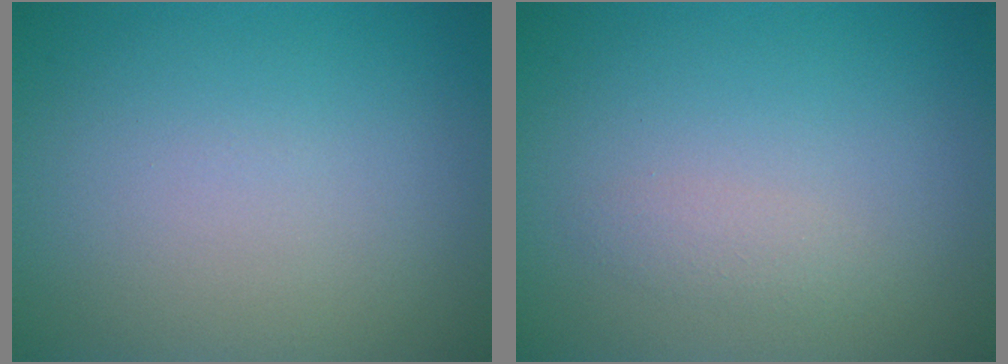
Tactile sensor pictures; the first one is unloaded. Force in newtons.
{"total": 1.1, "press": 1.1, "slide": 0.0}